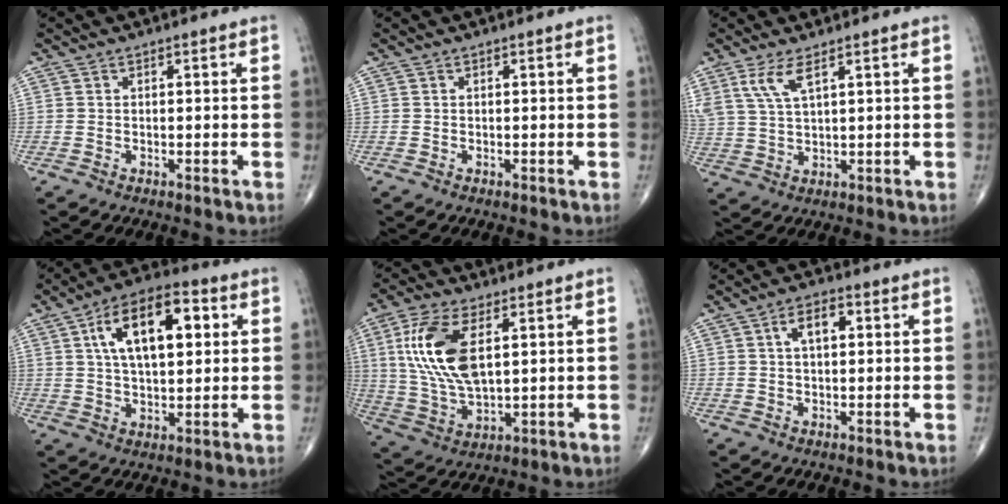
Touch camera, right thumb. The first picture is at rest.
{"total": 0.0}
{"total": 5.6, "force": [3.2, 1.4, 4.4], "torque": [-0.105, -0.010, 0.074]}
{"total": 15.8, "force": [4.5, 7.7, 13.0], "torque": [-0.198, 0.008, 0.071]}
{"total": 14.9, "force": [4.0, 7.0, 12.5], "torque": [-0.262, -0.011, 0.084]}
{"total": 5.0, "force": [1.3, 2.6, 4.1], "torque": [-0.066, 0.009, 0.018]}